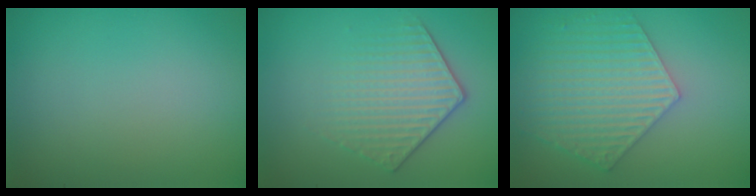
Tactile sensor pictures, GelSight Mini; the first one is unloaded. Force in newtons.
{"total": 3.9, "press": 3.4, "slide": 1.8}
{"total": 6.2, "press": 4.9, "slide": 3.9}